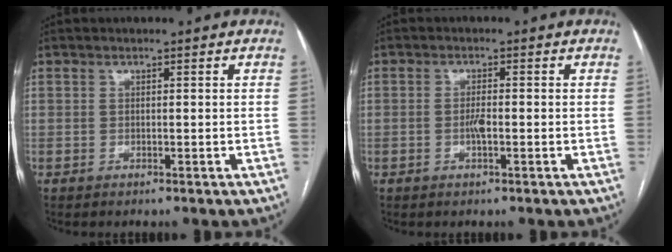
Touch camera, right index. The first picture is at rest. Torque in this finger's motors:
{"motor_torque": [0.62, -0.04, 0.29, 0.07]}